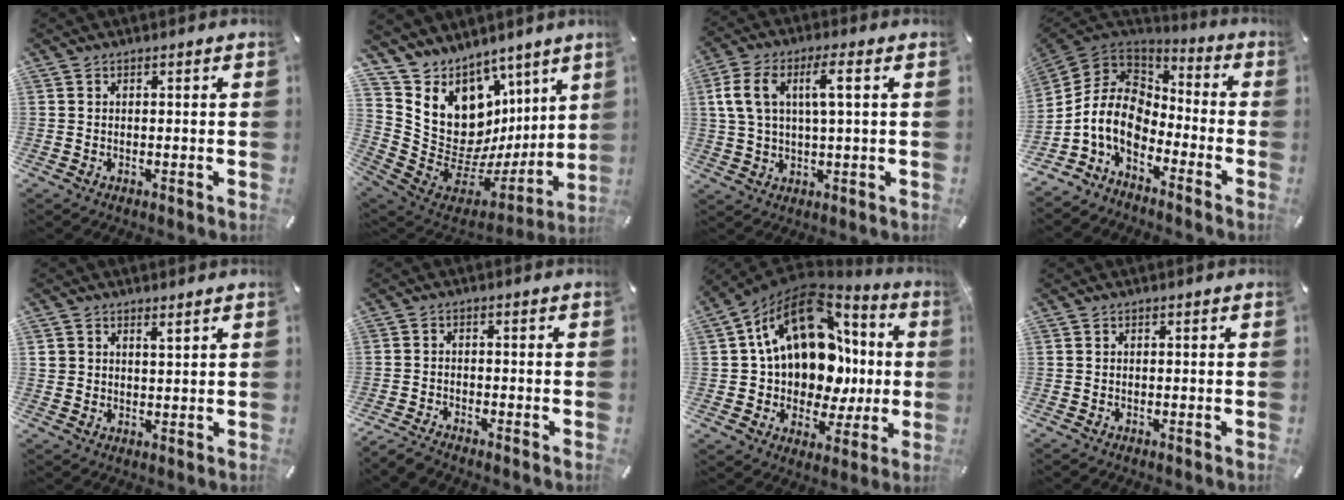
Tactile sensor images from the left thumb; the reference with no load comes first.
{"total": 11.7, "force": [4.1, 10.5, 3.1], "torque": [-0.043, -0.099, 0.098]}
{"total": 9.0, "force": [2.6, 4.0, 7.6], "torque": [-0.166, 0.007, 0.042]}
{"total": 11.1, "force": [-4.8, 7.2, 6.9], "torque": [-0.178, 0.006, -0.102]}
{"total": 2.7, "force": [1.6, 2.0, 0.7], "torque": [-0.010, -0.001, 0.029]}
{"total": 3.0, "force": [-2.7, 0.7, 1.1], "torque": [-0.030, 0.009, -0.056]}
{"total": 20.9, "force": [5.2, 14.5, 14.1], "torque": [-0.236, -0.041, 0.090]}
{"total": 0.0}